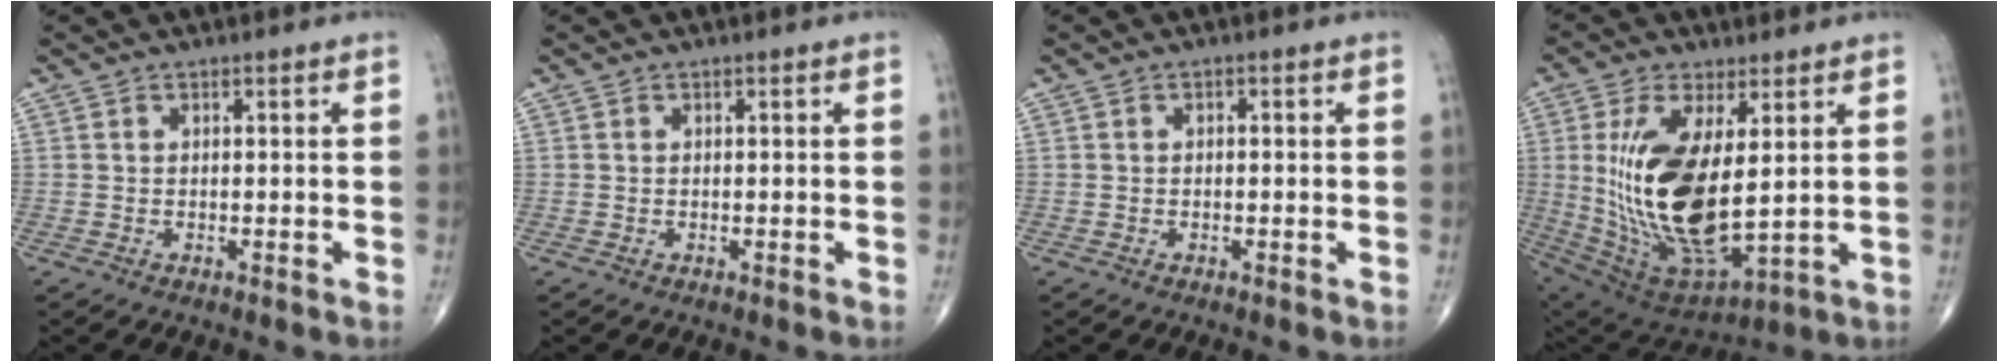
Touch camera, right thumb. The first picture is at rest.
{"total": 0.0}
{"total": 0.6, "force": [0.0, 0.3, 0.5], "torque": [-0.002, 0.002, -0.003]}
{"total": 21.2, "force": [2.0, 8.9, 19.1], "torque": [-0.379, -0.028, 0.059]}